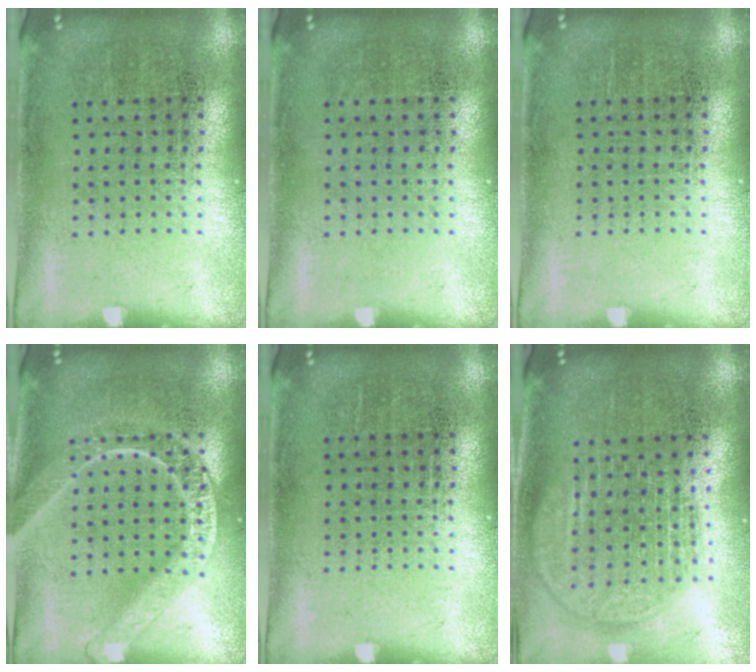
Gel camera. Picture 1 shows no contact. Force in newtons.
{"total": 0.0}
{"total": 0.0}
{"total": 3.0, "press": 2.9, "slide": 0.4}
{"total": 0.0}
{"total": 1.8, "press": 1.5, "slide": 0.9}